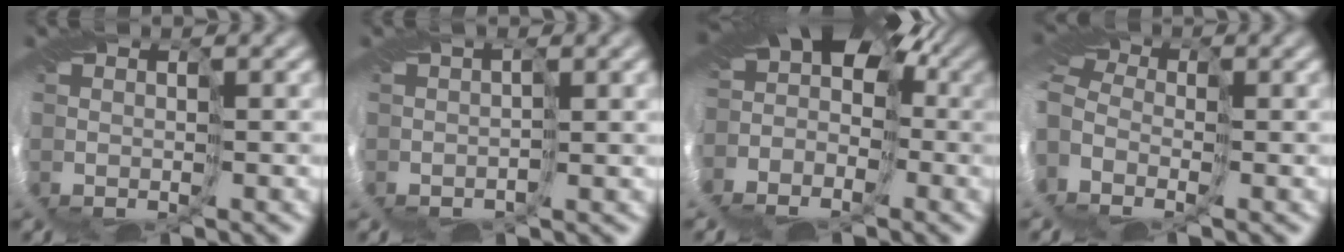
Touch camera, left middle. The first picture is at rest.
{"total": 2.3, "force": [0.9, 1.1, 1.9], "torque": [-0.024, 0.013, 0.012]}
{"total": 11.1, "force": [-3.5, 8.2, 6.6], "torque": [-0.115, 0.009, -0.069]}
{"total": 6.9, "force": [-1.0, 4.6, 5.1], "torque": [-0.109, 0.008, -0.024]}